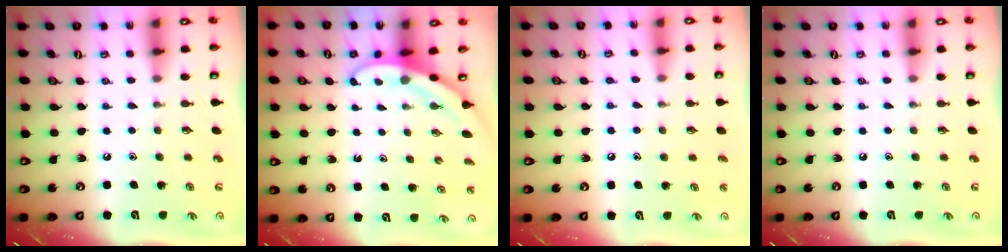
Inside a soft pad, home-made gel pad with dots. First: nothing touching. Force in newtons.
{"total": 3.1, "press": 3.1, "slide": 0.2}
{"total": 4.6, "press": 4.6, "slide": 0.5}
{"total": 0.0}